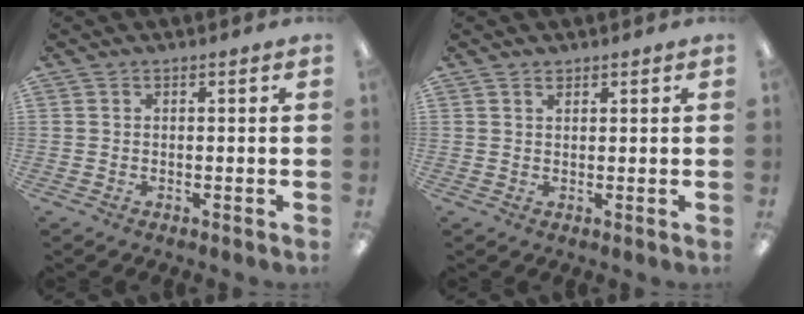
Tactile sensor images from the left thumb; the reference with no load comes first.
{"total": 1.0, "force": [0.8, 0.5, 0.3], "torque": [-0.008, 0.000, 0.016]}